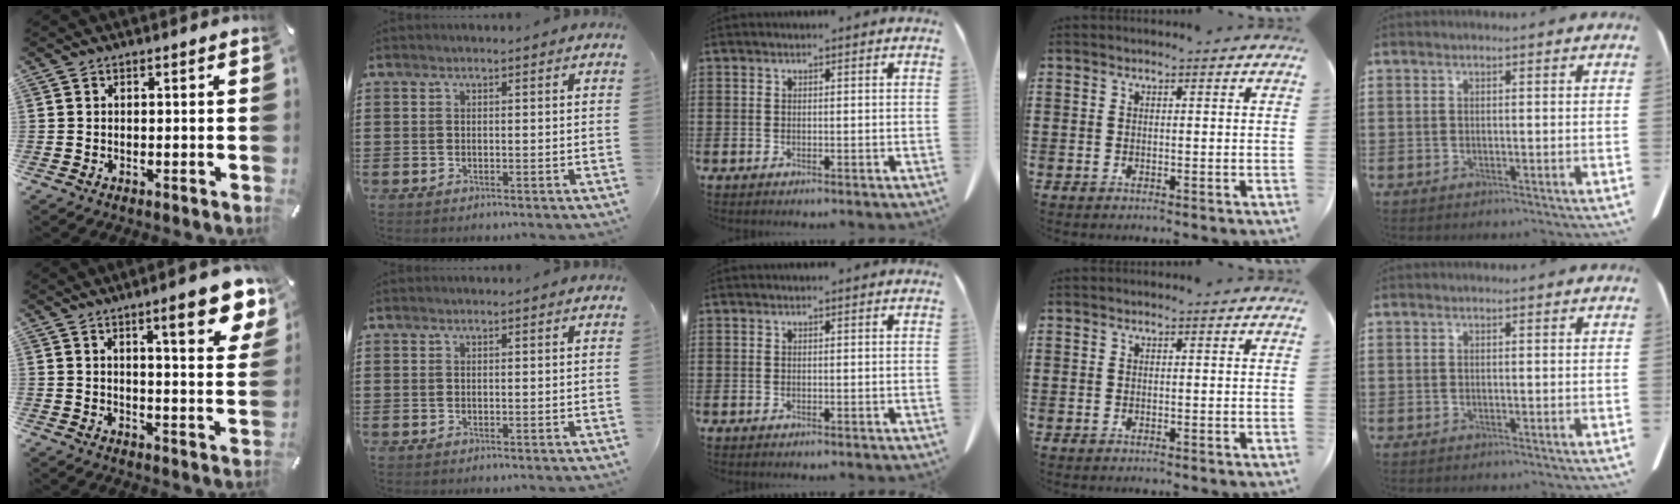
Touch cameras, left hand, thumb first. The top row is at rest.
{"thumb": {"total": 12.4, "force": [7.3, 3.1, 9.5], "torque": [-0.129, -0.037, 0.116]}}